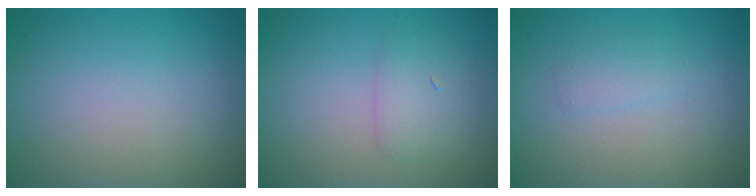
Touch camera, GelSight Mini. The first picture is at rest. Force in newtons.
{"total": 2.1, "press": 2.1, "slide": 0.1}
{"total": 1.3, "press": 1.3, "slide": 0.0}